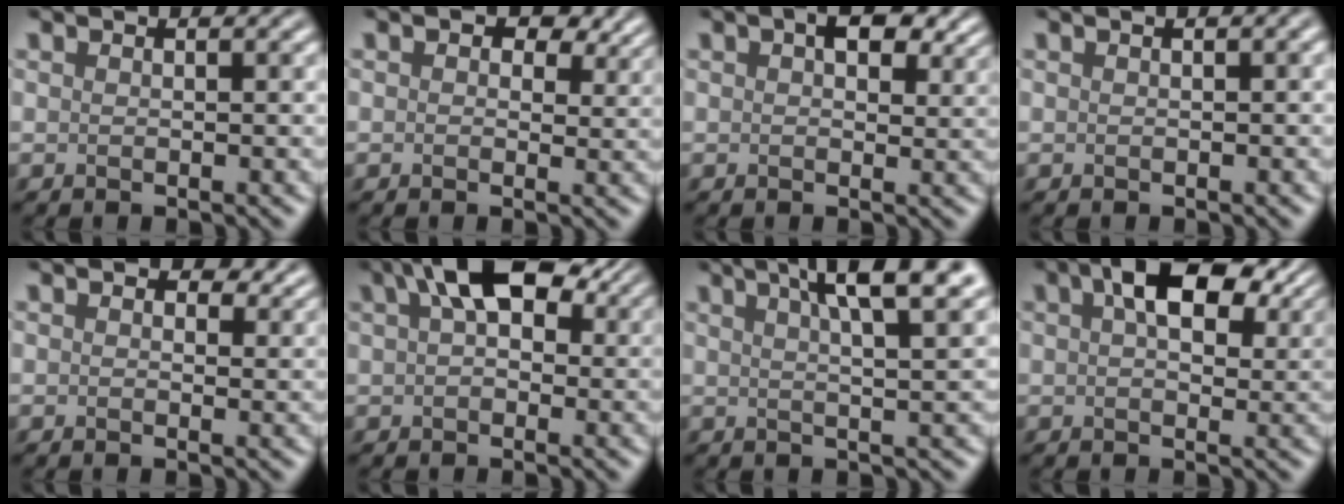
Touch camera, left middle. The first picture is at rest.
{"total": 4.1, "force": [1.9, 2.4, 2.8], "torque": [-0.033, -0.001, 0.022]}
{"total": 4.0, "force": [1.7, 2.1, 2.9], "torque": [-0.039, 0.003, 0.025]}
{"total": 1.1, "force": [0.3, 0.2, 1.0], "torque": [-0.014, 0.008, 0.004]}
{"total": 1.8, "force": [1.0, 1.0, 1.2], "torque": [-0.014, -0.003, 0.013]}
{"total": 7.8, "force": [3.6, 4.0, 5.6], "torque": [-0.080, 0.026, 0.040]}
{"total": 8.1, "force": [4.5, 2.1, 6.4], "torque": [-0.058, 0.033, 0.039]}
{"total": 8.6, "force": [3.8, 4.4, 6.3], "torque": [-0.094, 0.016, 0.052]}